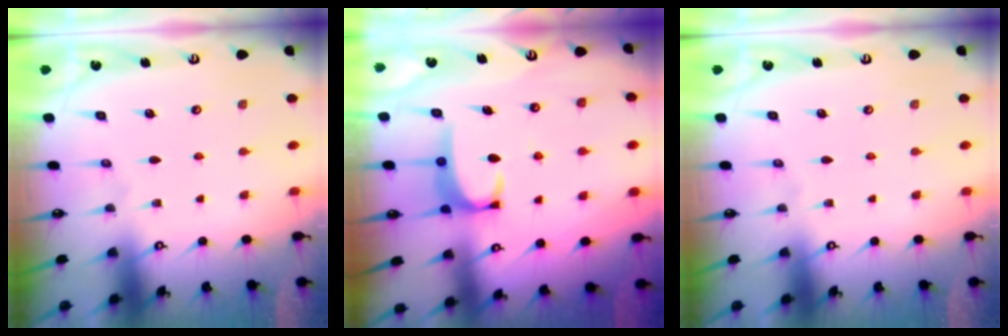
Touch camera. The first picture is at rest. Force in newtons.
{"total": 2.9, "press": 2.8, "slide": 0.5}
{"total": 0.0}